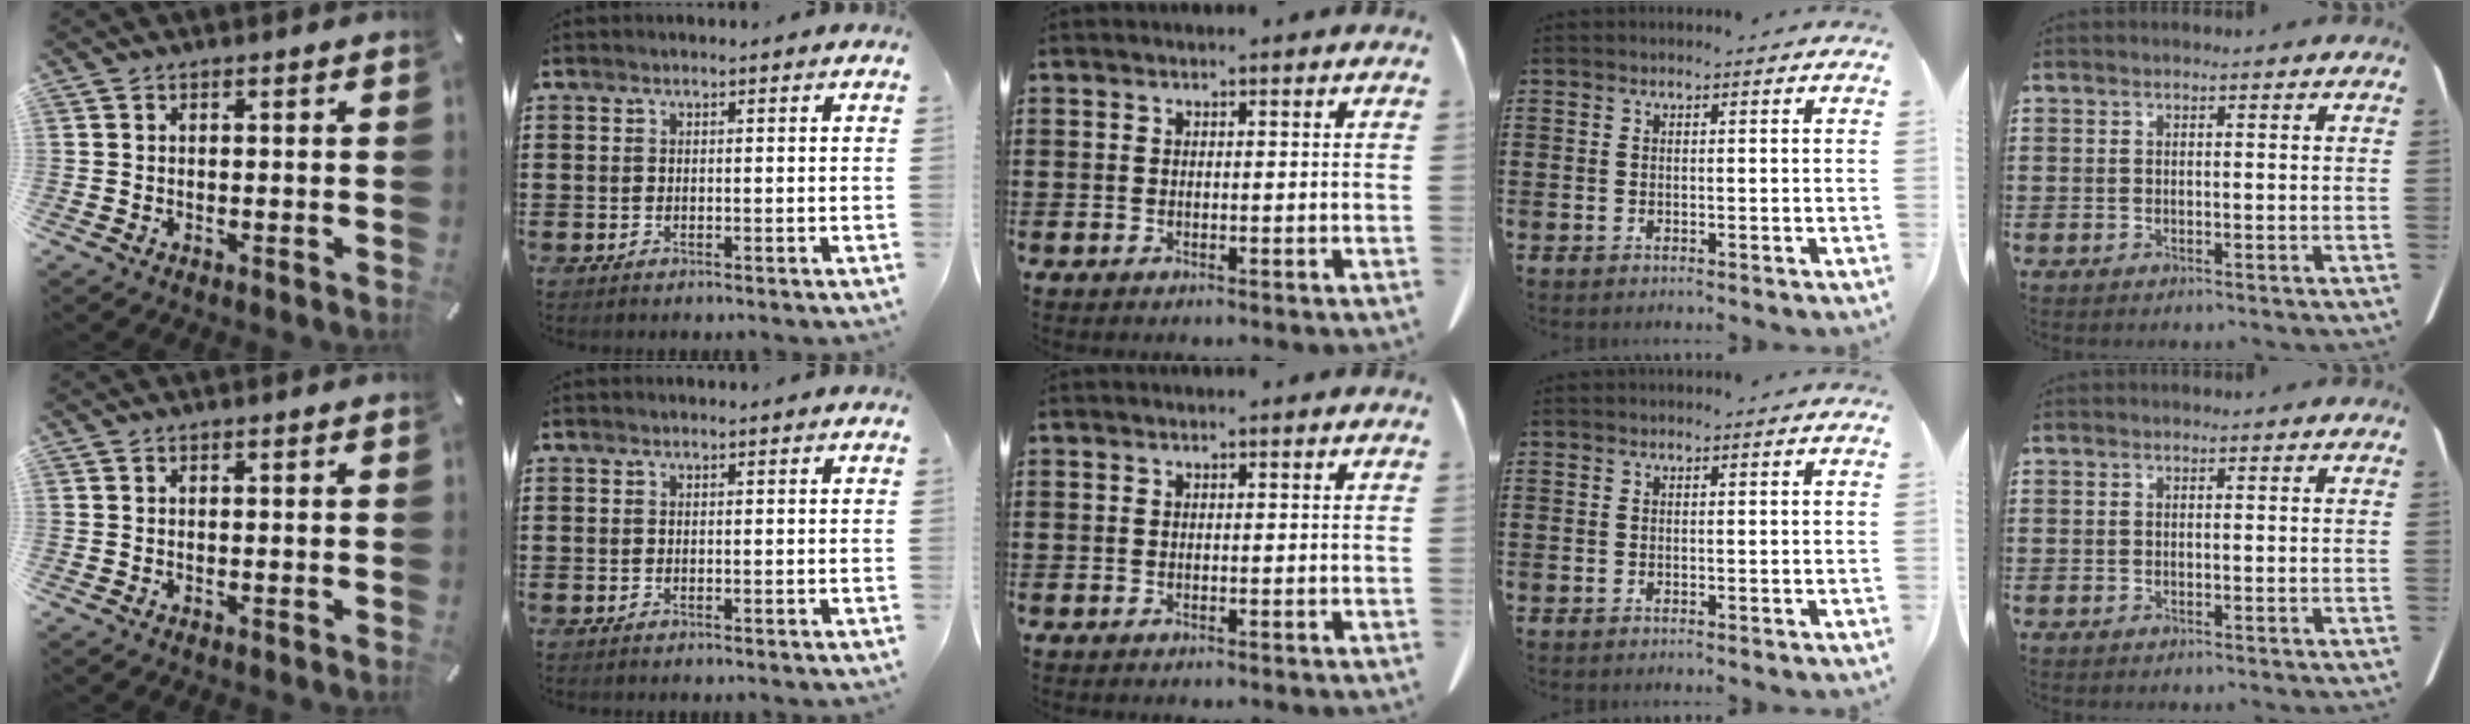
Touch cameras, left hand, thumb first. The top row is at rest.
{}